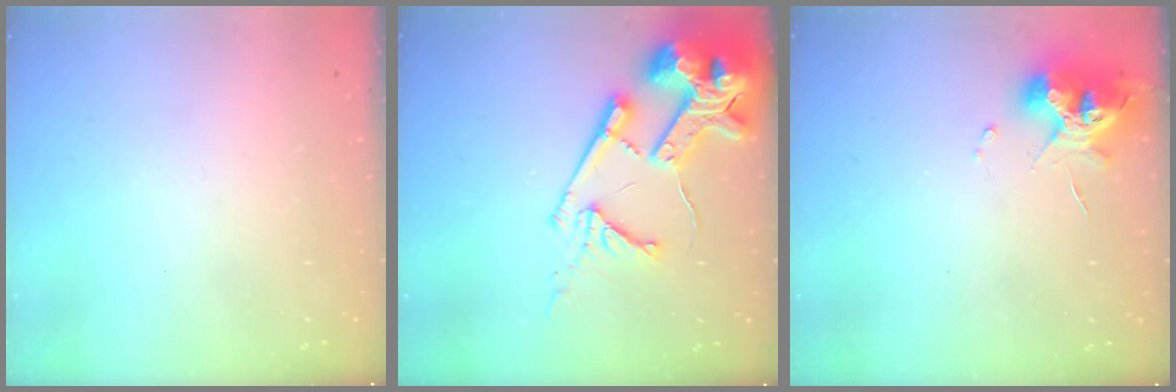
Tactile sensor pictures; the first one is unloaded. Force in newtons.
{"total": 24.4, "press": 24.2, "slide": 2.8}
{"total": 10.7, "press": 10.7, "slide": 0.6}